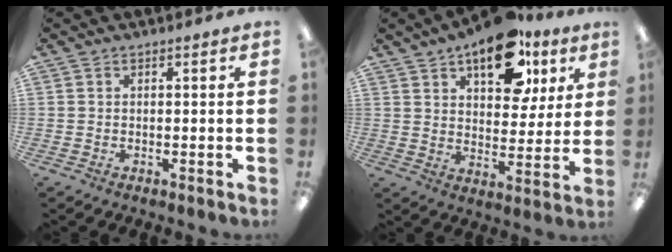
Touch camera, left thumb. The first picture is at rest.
{"total": 17.0, "force": [10.8, 8.6, 10.0], "torque": [-0.133, -0.048, 0.182]}